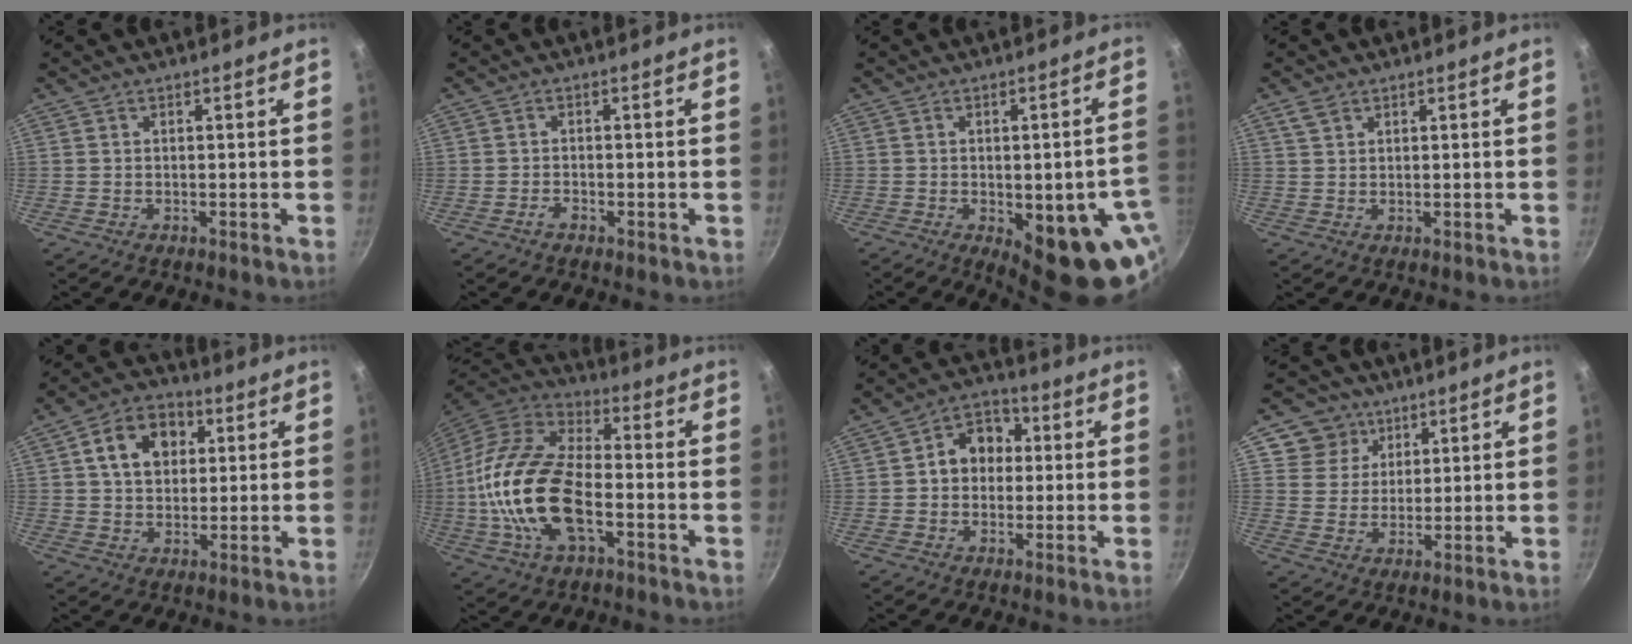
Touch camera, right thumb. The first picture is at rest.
{"total": 1.2, "force": [-0.9, 0.4, 0.7], "torque": [-0.016, 0.007, -0.021]}
{"total": 17.9, "force": [-5.4, 6.2, 15.9], "torque": [-0.148, 0.002, -0.058]}
{"total": 2.3, "force": [1.4, 1.4, 1.1], "torque": [-0.017, -0.001, 0.029]}
{"total": 11.2, "force": [3.2, 8.4, 6.8], "torque": [-0.086, 0.011, 0.039]}
{"total": 21.1, "force": [-4.1, 10.8, 17.7], "torque": [-0.338, 0.030, -0.089]}
{"total": 8.7, "force": [0.8, 7.1, 4.9], "torque": [-0.028, 0.018, -0.002]}
{"total": 7.3, "force": [3.8, 6.2, 1.0], "torque": [0.020, -0.008, 0.058]}